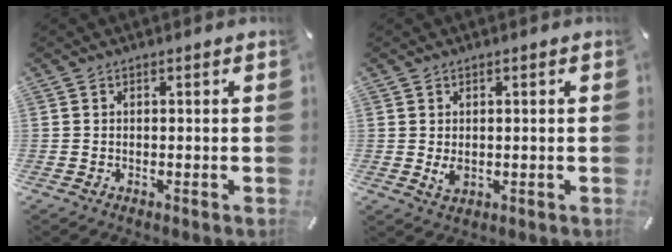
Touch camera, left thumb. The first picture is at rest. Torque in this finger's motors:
{"motor_torque": [0.62, 1.00, 0.07, -0.41, 0.16]}